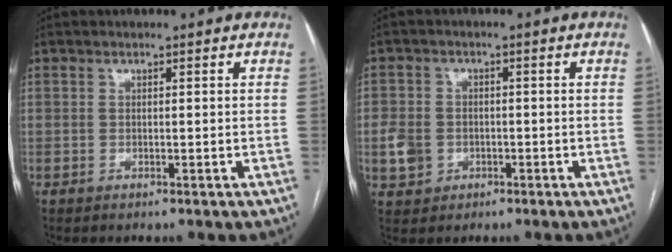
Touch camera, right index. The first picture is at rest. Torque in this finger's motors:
{"motor_torque": [0.20, 0.13, 0.07, 0.01]}